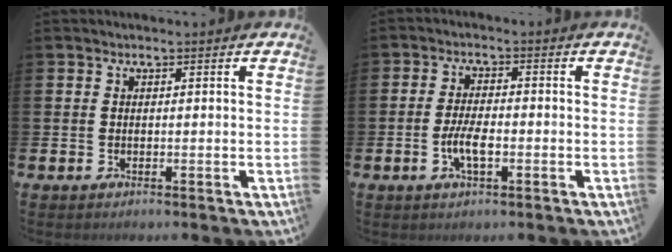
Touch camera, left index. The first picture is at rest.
{"total": 3.9, "force": [-1.1, 1.4, 3.5], "torque": [-0.064, 0.001, -0.022]}